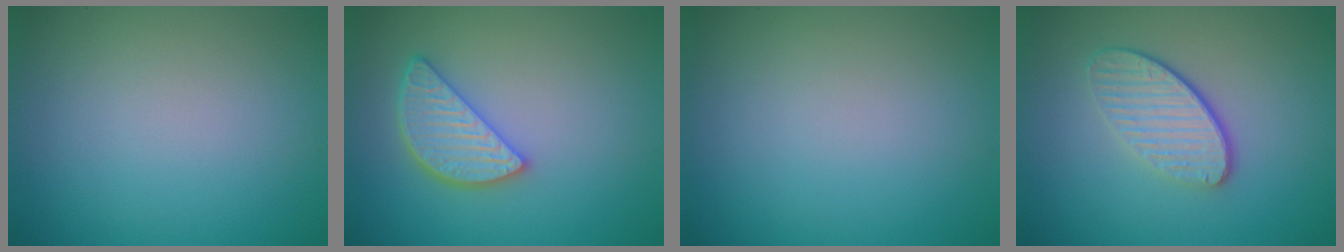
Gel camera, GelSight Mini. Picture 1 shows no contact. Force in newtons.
{"total": 4.1, "press": 3.5, "slide": 2.1}
{"total": 0.0}
{"total": 3.7, "press": 2.9, "slide": 2.3}